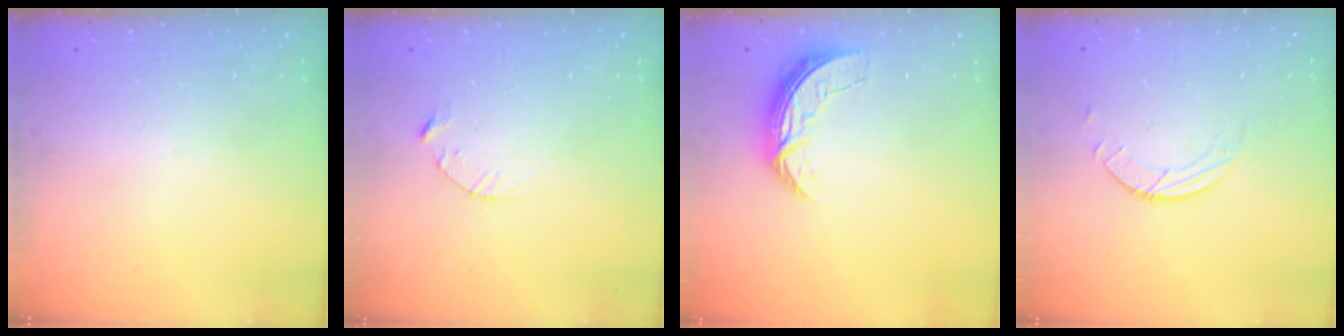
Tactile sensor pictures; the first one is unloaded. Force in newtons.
{"total": 2.5, "press": 2.5, "slide": 0.4}
{"total": 7.1, "press": 7.1, "slide": 0.6}
{"total": 1.5, "press": 1.5, "slide": 0.1}